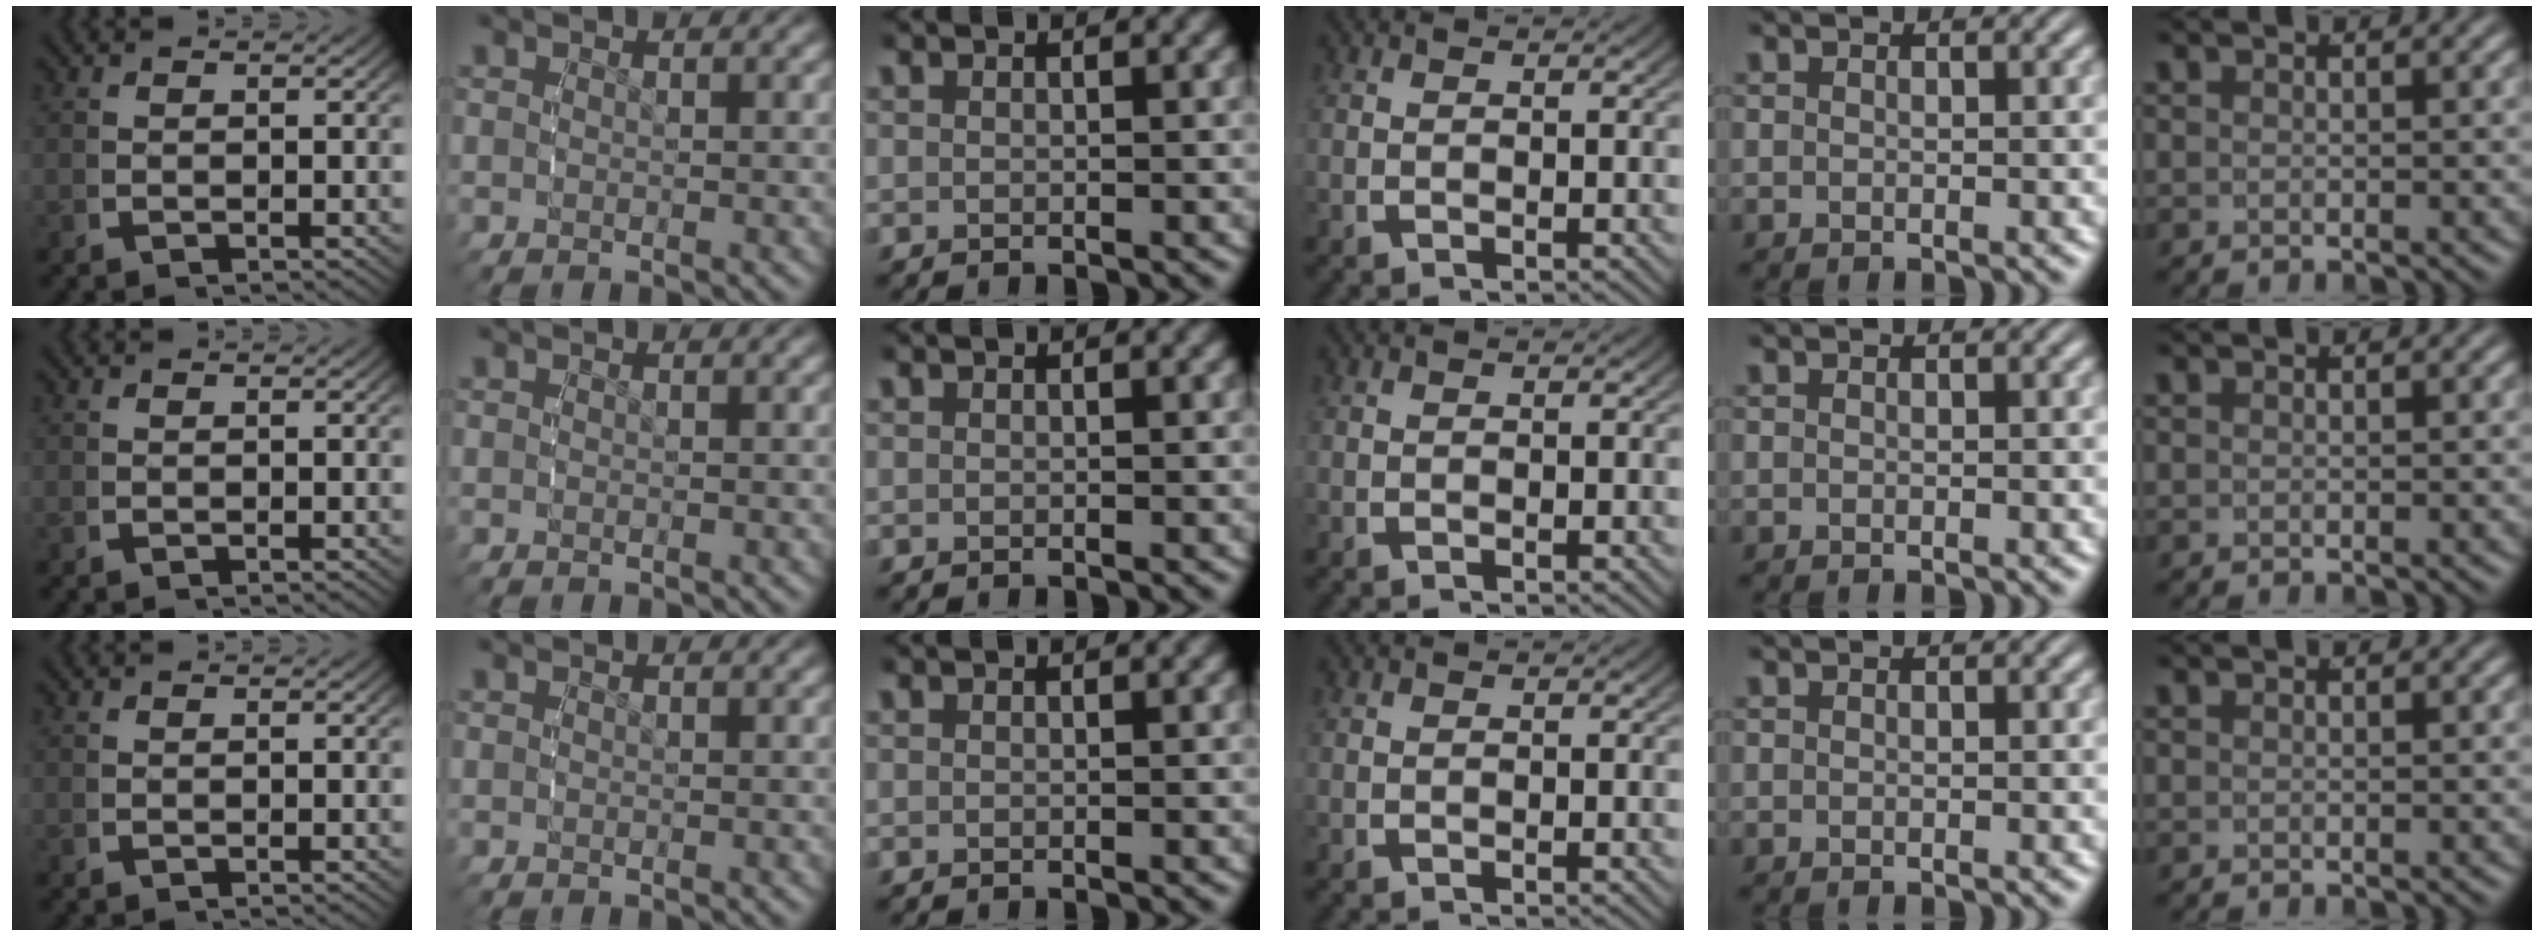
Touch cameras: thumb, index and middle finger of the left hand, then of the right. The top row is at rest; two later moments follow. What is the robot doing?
{"motion": "reach", "object": "photo album"}